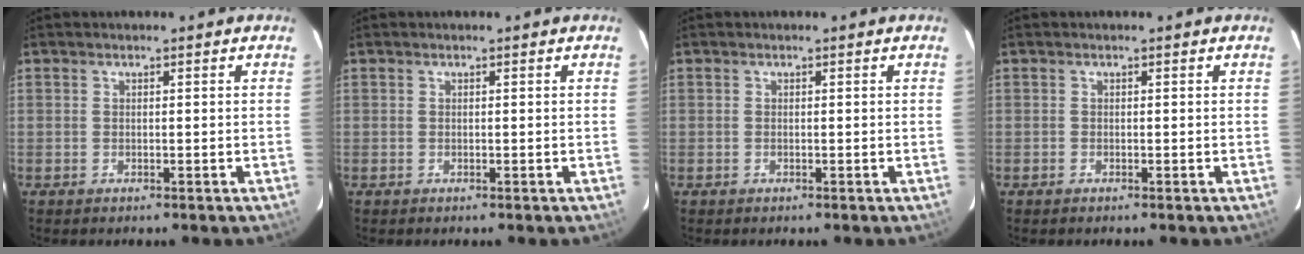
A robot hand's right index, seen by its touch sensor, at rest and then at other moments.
{"total": 0.0}
{"total": 0.0}
{"total": 0.0}